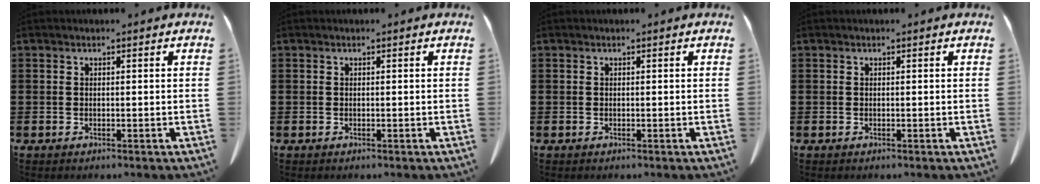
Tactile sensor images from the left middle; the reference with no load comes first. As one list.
[{"total": 0.0}, {"total": 0.0}, {"total": 0.0}]